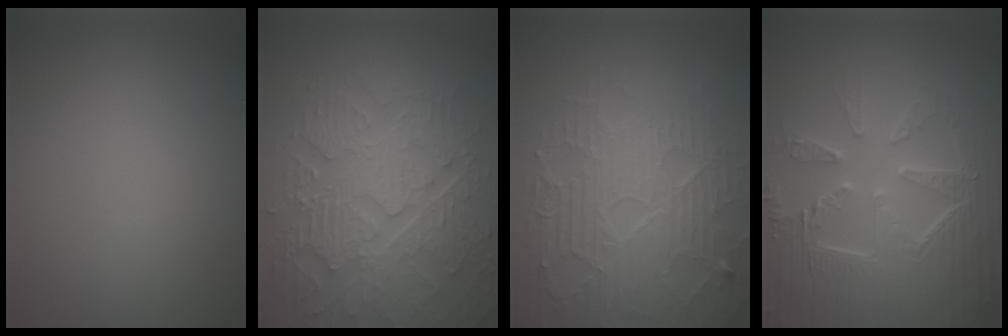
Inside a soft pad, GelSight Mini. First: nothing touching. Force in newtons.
{"total": 9.6, "press": 7.0, "slide": 6.6}
{"total": 9.6, "press": 6.4, "slide": 7.1}
{"total": 10.0, "press": 6.8, "slide": 7.3}